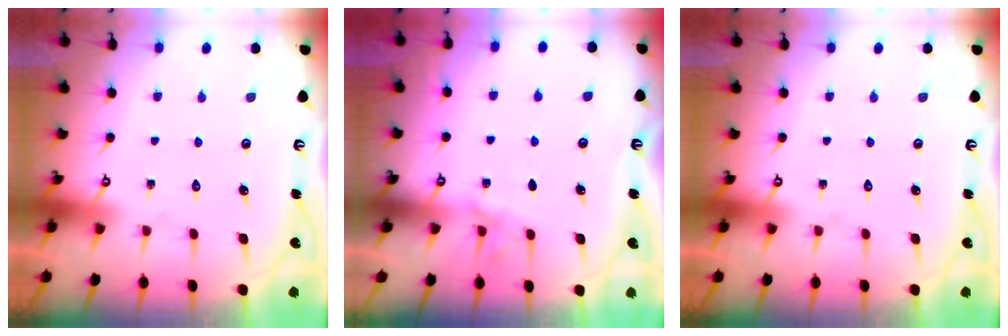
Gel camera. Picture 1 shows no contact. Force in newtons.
{"total": 2.6, "press": 2.6, "slide": 0.4}
{"total": 0.0}